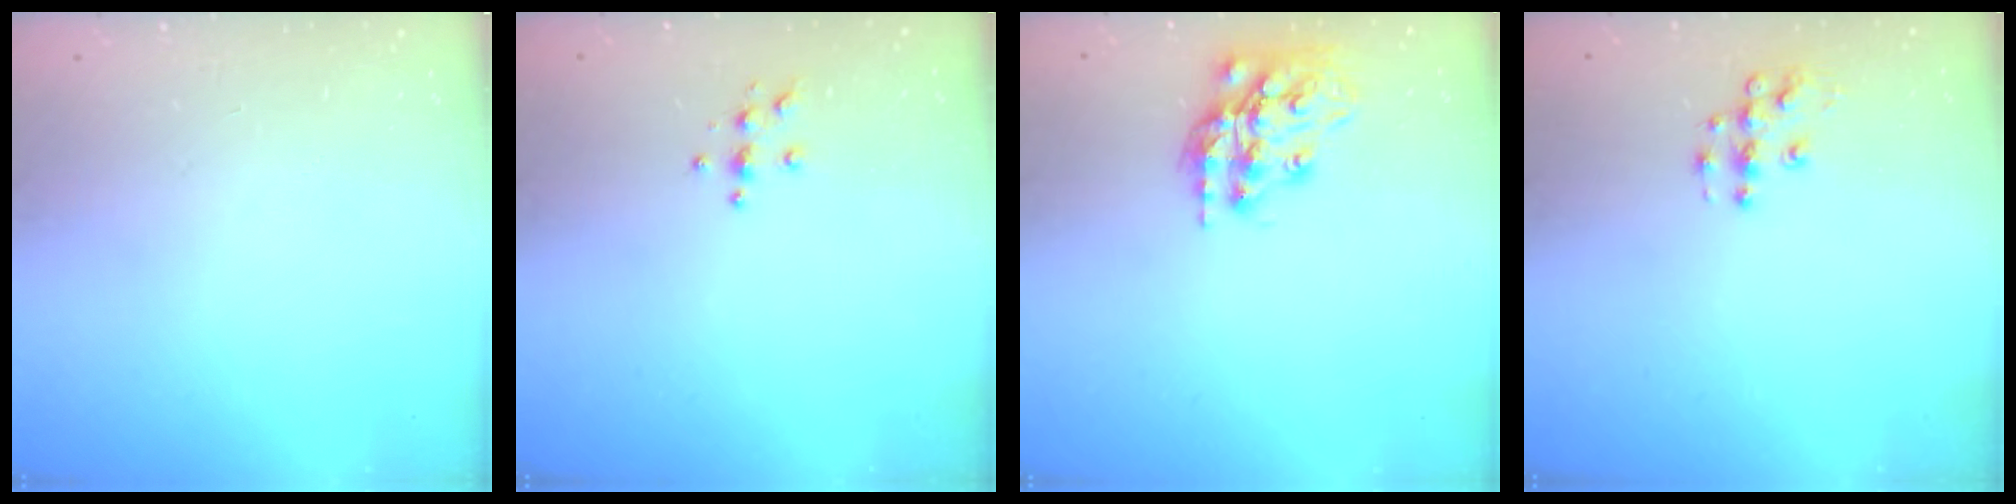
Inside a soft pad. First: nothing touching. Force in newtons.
{"total": 3.7, "press": 3.7, "slide": 0.4}
{"total": 15.5, "press": 15.5, "slide": 1.1}
{"total": 5.9, "press": 5.9, "slide": 0.4}